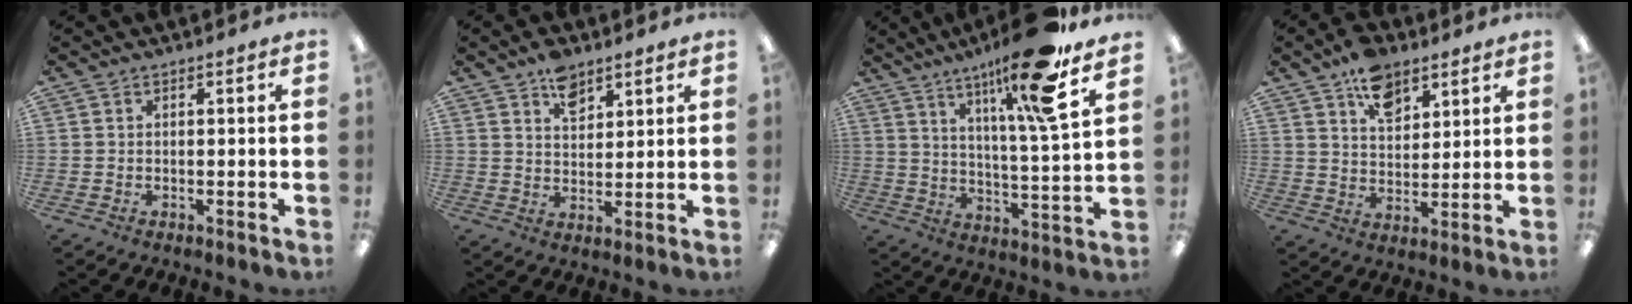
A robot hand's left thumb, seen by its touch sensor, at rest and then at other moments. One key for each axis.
{"total": 6.5, "fx": 4.5, "fy": 3.6, "fz": 3.0, "tx": -0.032, "ty": -0.025, "tz": 0.077}
{"total": 17.4, "fx": 12.3, "fy": 0.6, "fz": 12.3, "tx": -0.213, "ty": -0.061, "tz": 0.183}
{"total": 9.7, "fx": 6.3, "fy": 5.8, "fz": 4.5, "tx": -0.061, "ty": -0.029, "tz": 0.112}